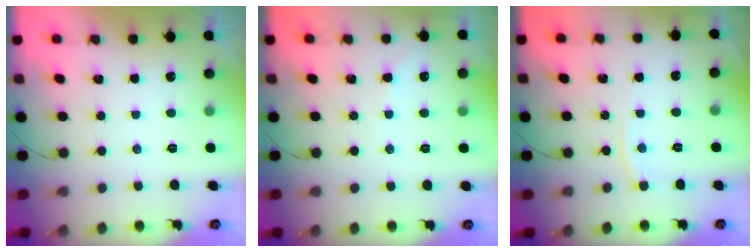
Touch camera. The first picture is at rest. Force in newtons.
{"total": 2.7, "press": 2.7, "slide": 0.4}
{"total": 2.5, "press": 2.5, "slide": 0.4}